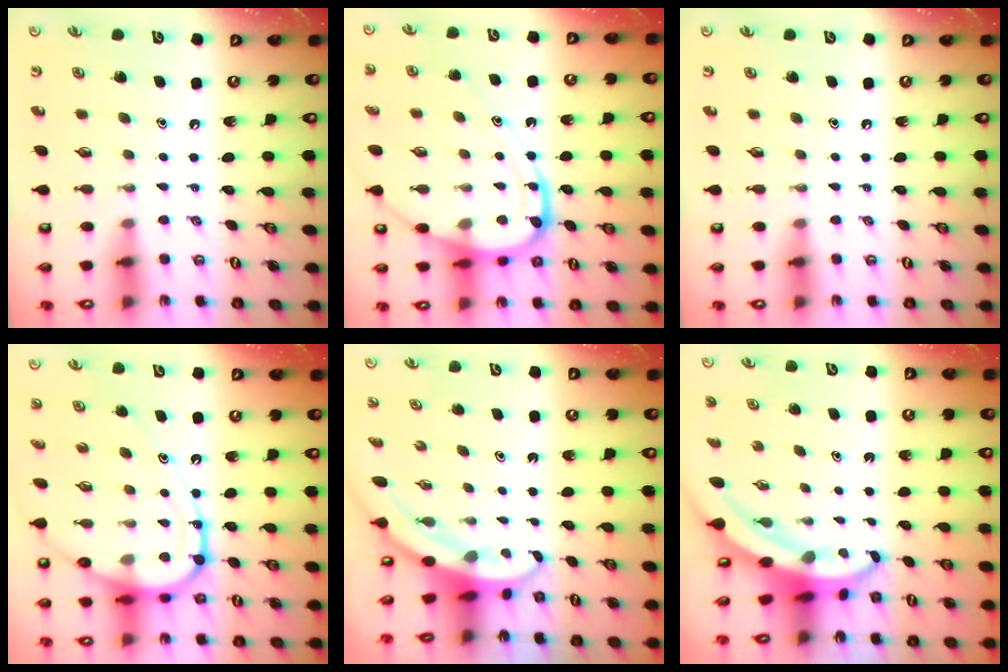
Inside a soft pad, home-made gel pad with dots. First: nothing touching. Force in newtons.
{"total": 13.7, "press": 13.6, "slide": 1.6}
{"total": 0.0}
{"total": 14.9, "press": 14.8, "slide": 1.2}
{"total": 3.7, "press": 3.7, "slide": 0.1}
{"total": 4.8, "press": 4.7, "slide": 0.5}